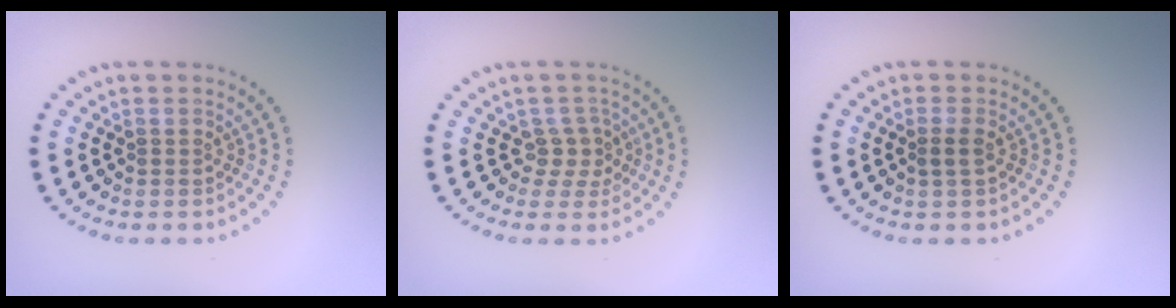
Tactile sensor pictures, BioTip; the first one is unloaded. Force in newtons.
{"total": 2.1, "press": 1.7, "slide": 1.3}
{"total": 1.2, "press": 0.9, "slide": 0.7}